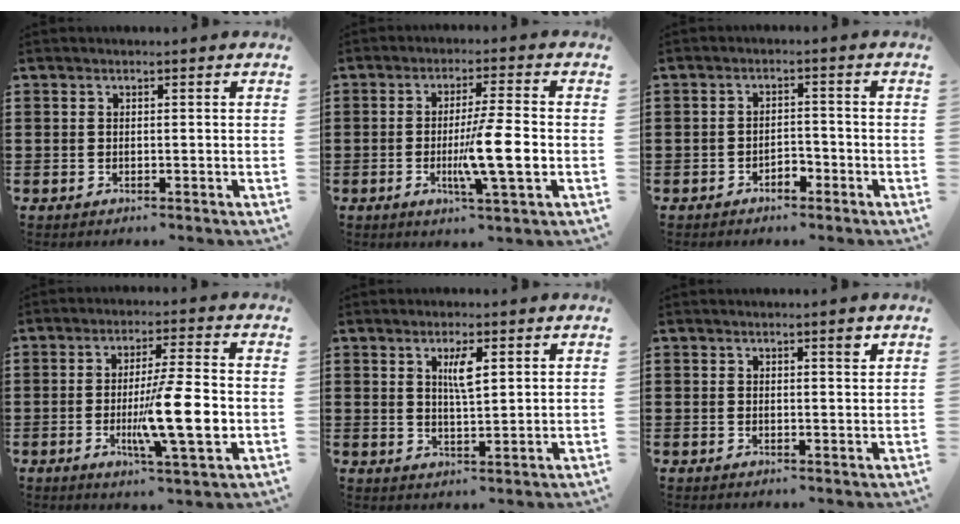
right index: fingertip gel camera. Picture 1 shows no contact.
{"total": 9.0, "force": [-1.6, 0.6, 8.8], "torque": [-0.160, -0.015, -0.030]}
{"total": 2.2, "force": [-1.8, 0.9, 1.0], "torque": [-0.024, 0.003, -0.038]}
{"total": 11.7, "force": [-2.0, 1.4, 11.5], "torque": [-0.201, -0.016, -0.038]}
{"total": 3.6, "force": [1.4, 0.9, 3.2], "torque": [-0.059, 0.002, 0.020]}
{"total": 1.8, "force": [1.3, 0.2, 1.3], "torque": [-0.018, 0.000, 0.020]}